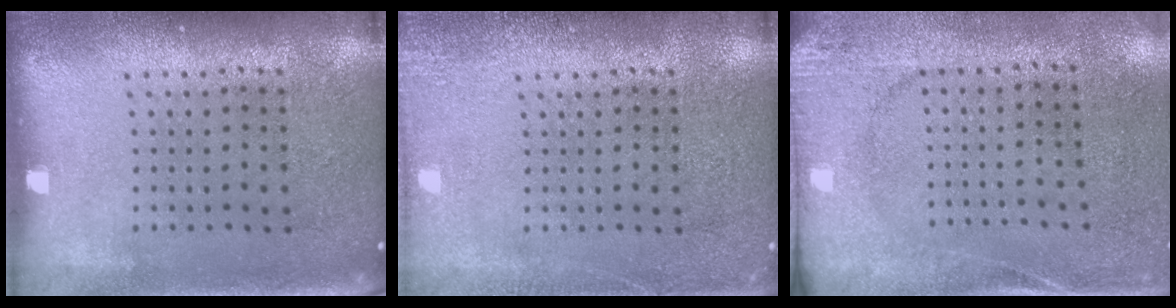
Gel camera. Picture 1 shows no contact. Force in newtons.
{"total": 1.9, "press": 1.9, "slide": 0.3}
{"total": 2.7, "press": 2.1, "slide": 1.7}